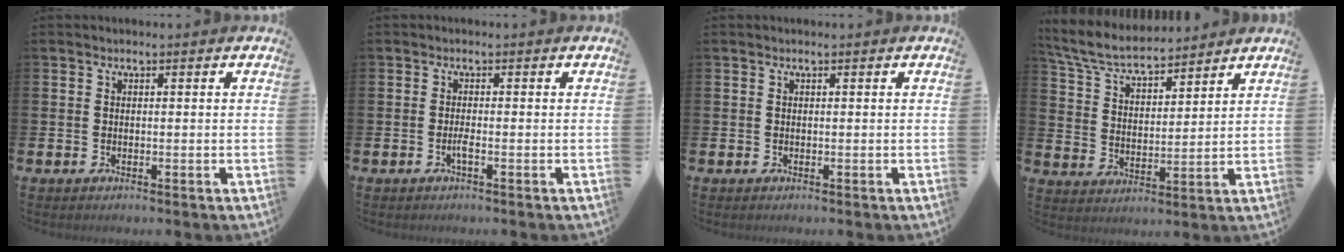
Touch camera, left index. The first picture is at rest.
{"total": 1.0, "force": [-0.5, 0.0, 0.9], "torque": [-0.022, -0.001, -0.008]}
{"total": 0.0}
{"total": 6.7, "force": [6.2, 1.5, 1.8], "torque": [-0.063, -0.034, 0.111]}